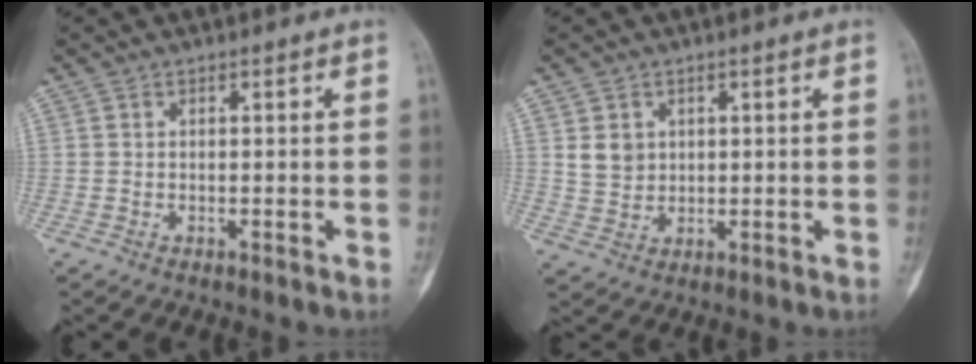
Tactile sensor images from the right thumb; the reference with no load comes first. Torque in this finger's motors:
{"motor_torque": [0.83, 0.60, 0.03, 0.09, 0.01]}